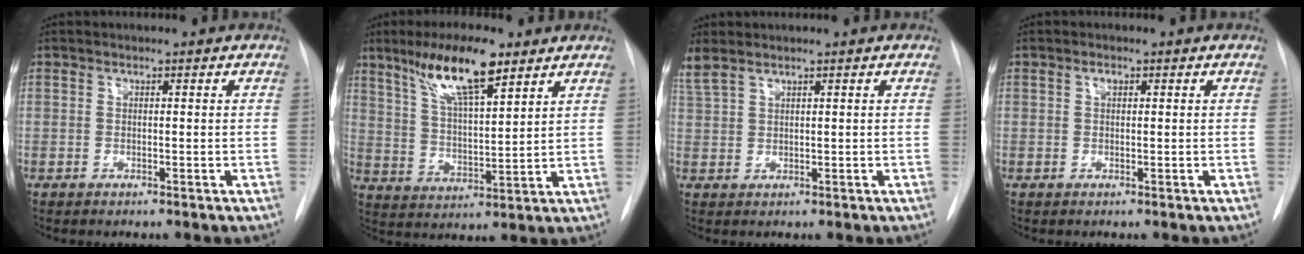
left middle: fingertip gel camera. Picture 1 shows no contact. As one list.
[{"total": 11.8, "force": [7.6, 1.9, 8.8], "torque": [-0.164, 0.007, 0.138]}, {"total": 3.0, "force": [2.6, 0.5, 1.5], "torque": [-0.048, 0.022, 0.066]}, {"total": 0.7, "force": [0.3, 0.4, 0.5], "torque": [-0.010, 0.003, 0.004]}]